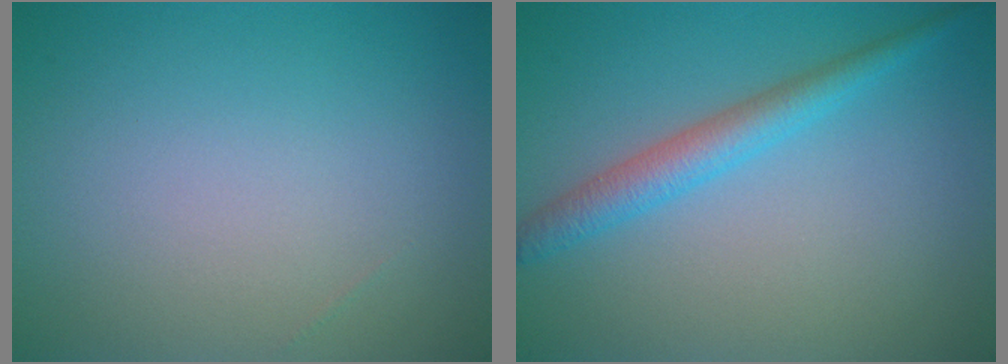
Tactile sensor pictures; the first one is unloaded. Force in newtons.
{"total": 3.0, "press": 3.0, "slide": 0.1}